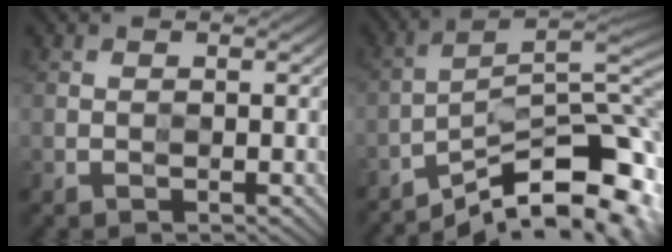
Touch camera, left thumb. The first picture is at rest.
{"total": 12.2, "force": [-8.5, 2.9, 8.3], "torque": [-0.146, -0.007, -0.141]}